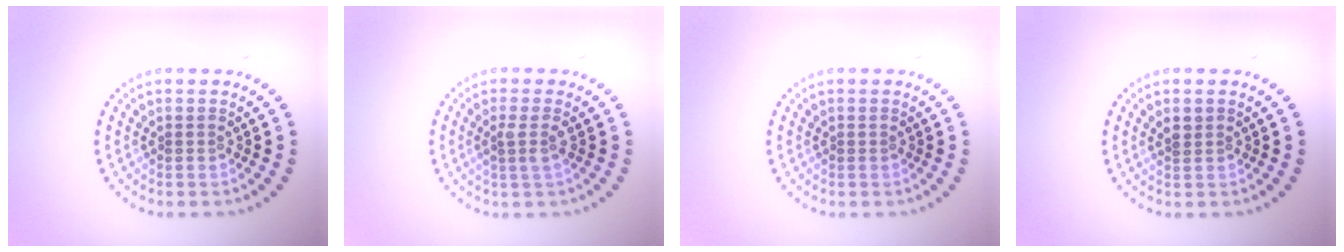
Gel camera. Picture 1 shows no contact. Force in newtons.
{"total": 1.3, "press": 1.1, "slide": 0.7}
{"total": 0.0}
{"total": 1.3, "press": 1.1, "slide": 0.6}